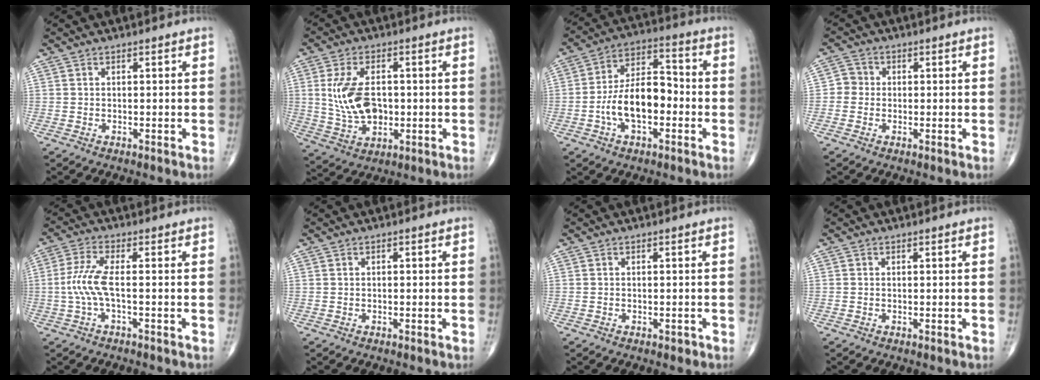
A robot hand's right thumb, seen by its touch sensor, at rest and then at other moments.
{"total": 10.7, "force": [0.5, 6.5, 8.5], "torque": [-0.154, -0.003, 0.020]}
{"total": 12.8, "force": [-3.0, 6.8, 10.4], "torque": [-0.172, 0.041, -0.061]}
{"total": 2.8, "force": [-0.3, 2.6, 0.8], "torque": [0.004, 0.007, -0.015]}
{"total": 5.7, "force": [-0.9, 1.2, 5.5], "torque": [-0.143, 0.012, -0.024]}
{"total": 0.0}
{"total": 0.7, "force": [-0.4, 0.4, 0.4], "torque": [-0.003, 0.000, -0.006]}
{"total": 0.0}